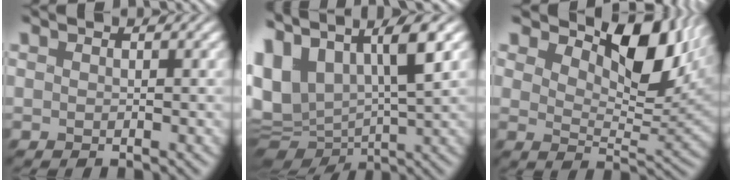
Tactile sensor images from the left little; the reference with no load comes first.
{"total": 11.2, "force": [2.2, 5.9, 9.2], "torque": [-0.199, -0.010, 0.047]}
{"total": 8.8, "force": [5.0, 4.2, 5.9], "torque": [-0.085, -0.004, 0.074]}